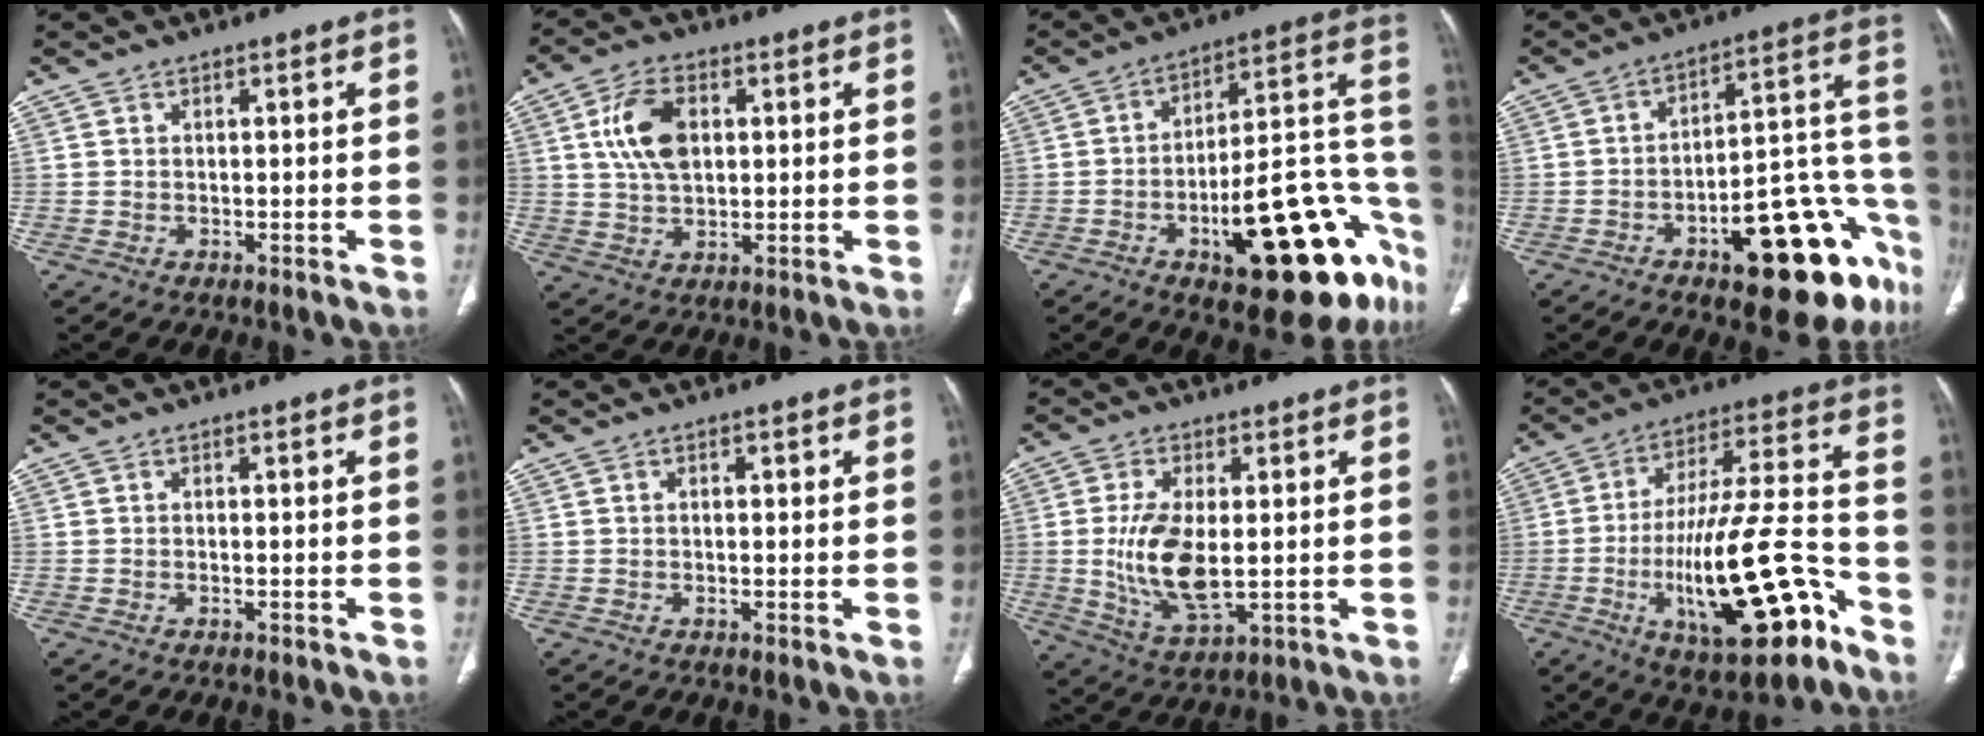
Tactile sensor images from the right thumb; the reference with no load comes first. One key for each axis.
{"total": 9.6, "fx": 2.3, "fy": 5.9, "fz": 7.2, "tx": -0.126, "ty": 0.000, "tz": 0.044}
{"total": 30.1, "fx": -10.4, "fy": 10.8, "fz": 26.0, "tx": -0.268, "ty": 0.056, "tz": -0.134}
{"total": 24.9, "fx": -11.0, "fy": 9.3, "fz": 20.3, "tx": -0.175, "ty": 0.078, "tz": -0.142}
{"total": 0.0}
{"total": 1.0, "fx": 0.2, "fy": 0.6, "fz": 0.7, "tx": -0.012, "ty": 0.002, "tz": 0.003}
{"total": 11.8, "fx": 0.0, "fy": 5.6, "fz": 10.4, "tx": -0.203, "ty": -0.019, "tz": 0.010}
{"total": 23.5, "fx": -9.7, "fy": 7.7, "fz": 19.9, "tx": -0.332, "ty": 0.050, "tz": -0.145}